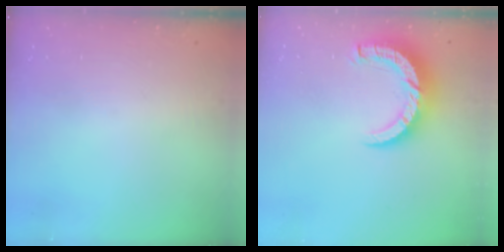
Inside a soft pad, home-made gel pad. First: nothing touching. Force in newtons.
{"total": 8.9, "press": 8.9, "slide": 0.9}